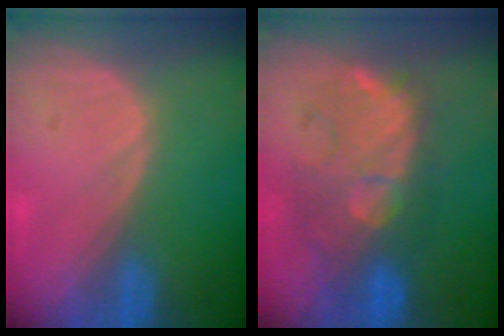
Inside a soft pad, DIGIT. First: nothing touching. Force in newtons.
{"total": 9.8, "press": 9.5, "slide": 2.7}